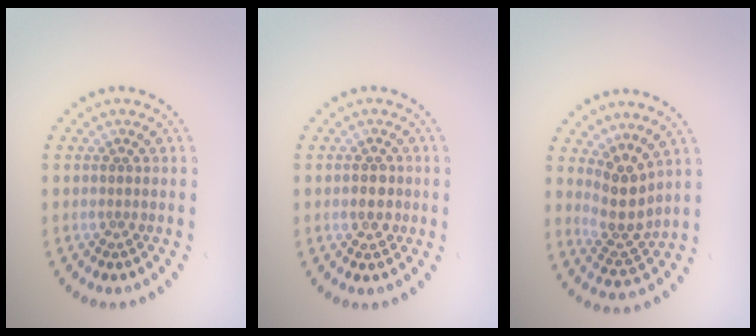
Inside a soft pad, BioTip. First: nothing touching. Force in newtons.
{"total": 1.6, "press": 1.6, "slide": 0.3}
{"total": 3.2, "press": 2.3, "slide": 2.2}